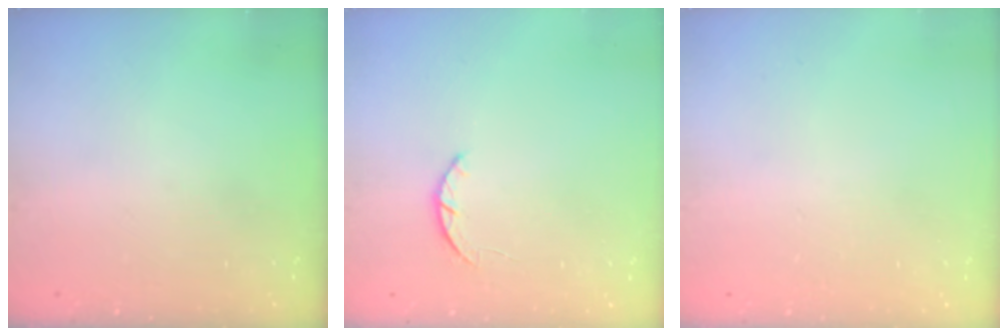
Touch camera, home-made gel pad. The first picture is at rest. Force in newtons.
{"total": 2.5, "press": 2.5, "slide": 0.5}
{"total": 2.6, "press": 2.6, "slide": 0.2}